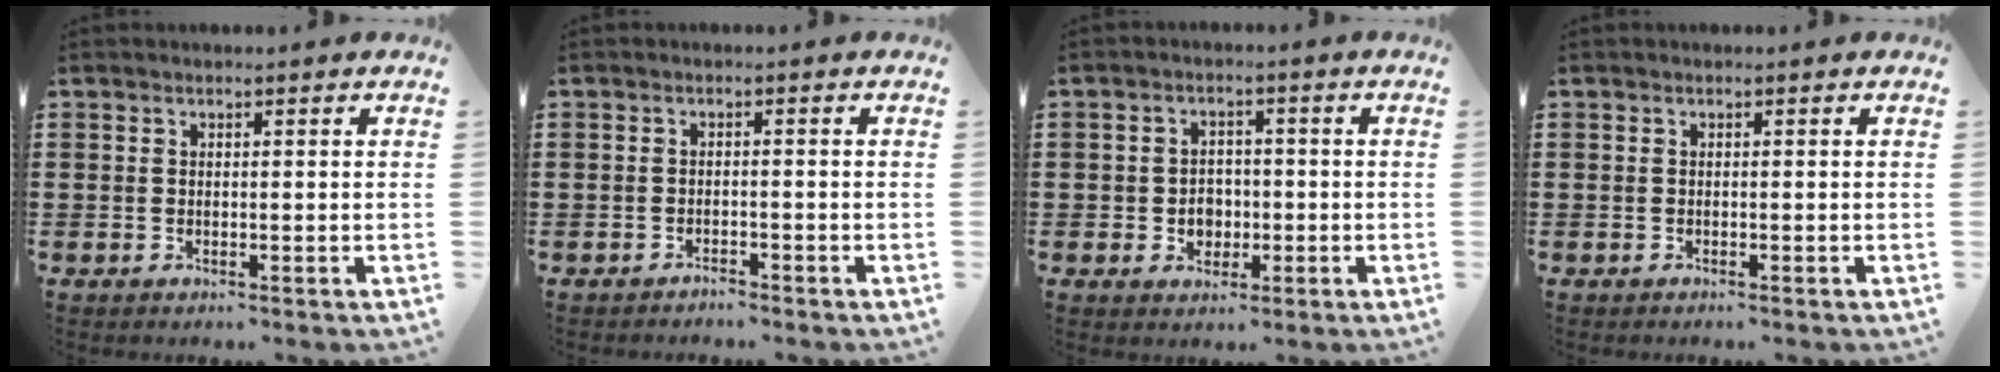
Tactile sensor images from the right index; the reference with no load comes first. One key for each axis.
{"total": 1.3, "fx": -1.3, "fy": 0.1, "fz": 0.0, "tx": -0.004, "ty": 0.003, "tz": -0.028}
{"total": 3.3, "fx": -0.8, "fy": 3.0, "fz": 1.3, "tx": -0.027, "ty": 0.002, "tz": -0.020}
{"total": 0.0}